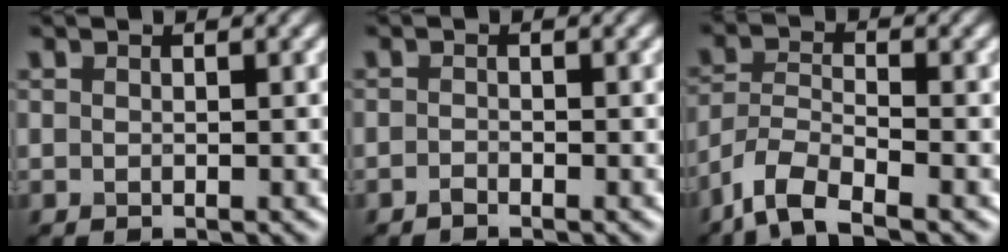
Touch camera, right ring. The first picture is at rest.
{"total": 0.6, "force": [-0.5, 0.2, 0.2], "torque": [-0.001, 0.000, -0.012]}
{"total": 5.4, "force": [-3.9, 1.7, 3.3], "torque": [-0.063, -0.004, -0.083]}